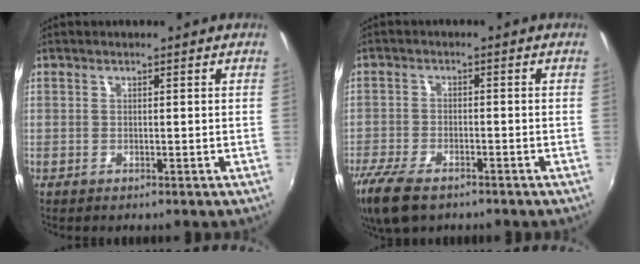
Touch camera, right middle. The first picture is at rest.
{"total": 10.7, "force": [-7.6, 4.4, 6.1], "torque": [-0.159, -0.034, -0.142]}